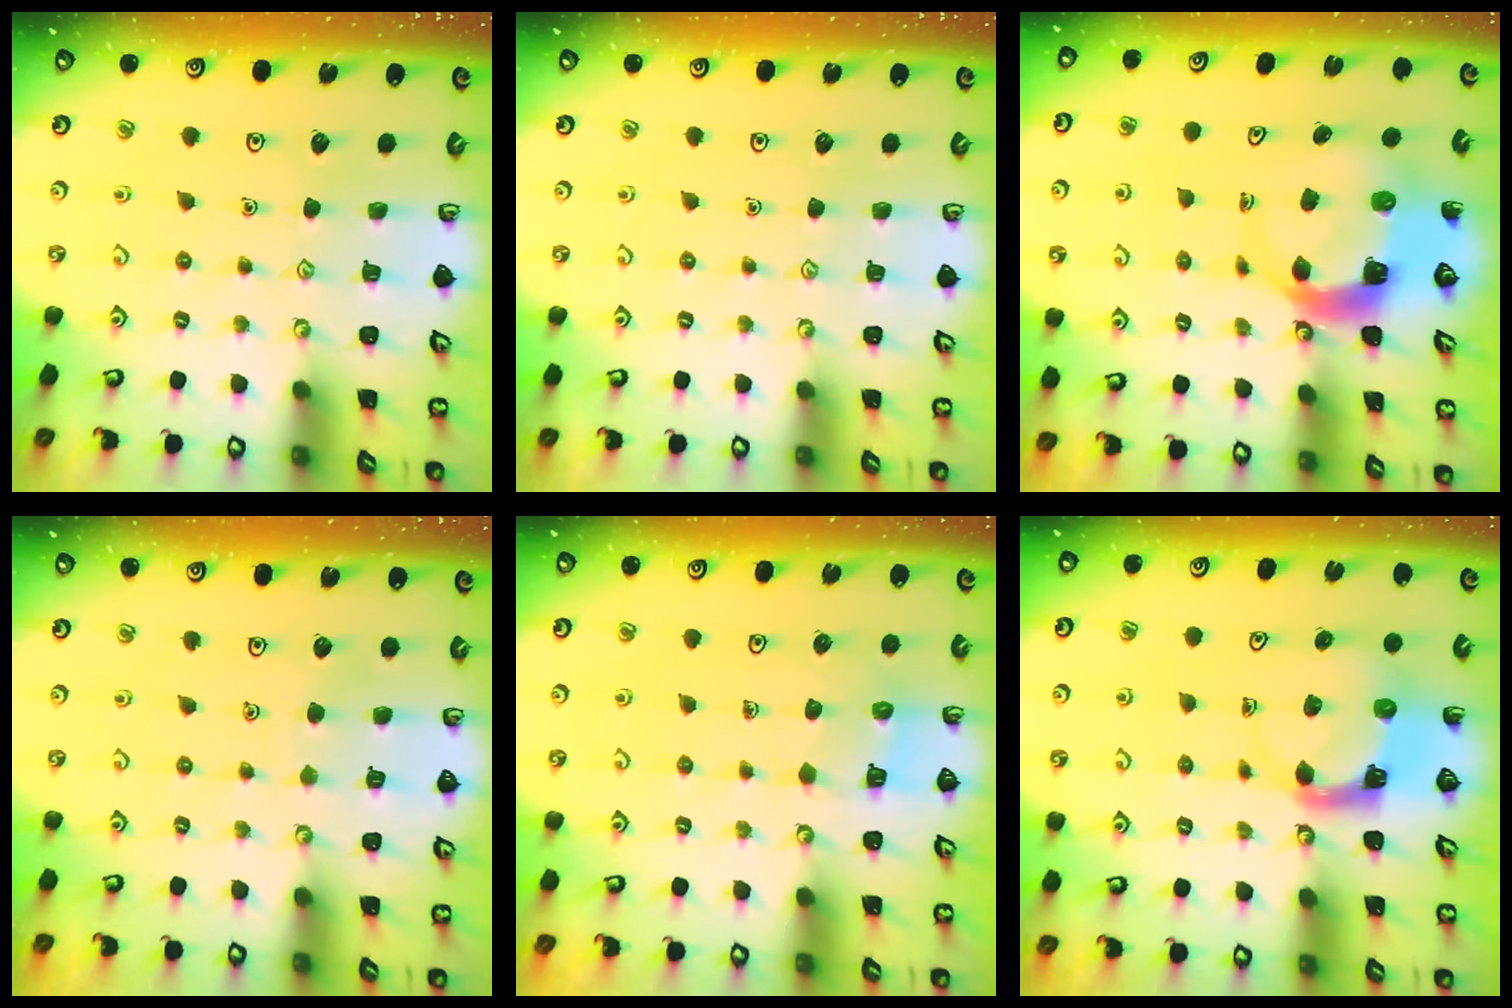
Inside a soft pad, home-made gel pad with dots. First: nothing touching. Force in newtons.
{"total": 0.0}
{"total": 6.8, "press": 6.7, "slide": 0.9}
{"total": 2.8, "press": 2.8, "slide": 0.1}
{"total": 3.8, "press": 3.8, "slide": 0.4}
{"total": 3.9, "press": 3.9, "slide": 0.6}